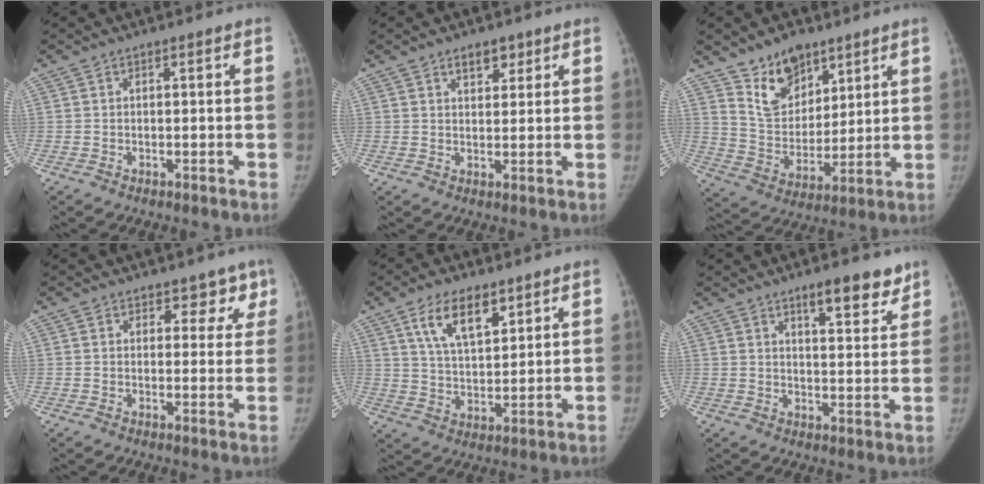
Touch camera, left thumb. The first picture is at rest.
{"total": 3.6, "force": [2.3, 2.0, 1.9], "torque": [-0.005, -0.013, 0.035]}
{"total": 11.8, "force": [8.3, 6.8, 4.9], "torque": [-0.047, -0.059, 0.159]}
{"total": 4.5, "force": [3.1, 3.0, 1.2], "torque": [0.031, -0.014, 0.034]}
{"total": 10.0, "force": [5.6, 4.6, 6.8], "torque": [-0.100, -0.028, 0.106]}
{"total": 8.4, "force": [6.0, 2.6, 5.3], "torque": [-0.047, -0.037, 0.087]}